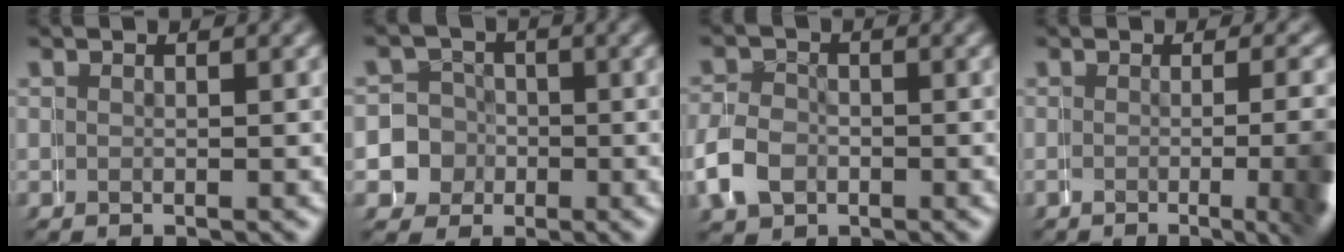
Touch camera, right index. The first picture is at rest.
{"total": 10.4, "force": [-2.5, 10.0, 1.5], "torque": [-0.074, -0.028, -0.052]}
{"total": 3.7, "force": [-1.2, 3.2, 1.4], "torque": [-0.048, 0.000, -0.021]}
{"total": 8.2, "force": [-2.6, 2.7, 7.2], "torque": [-0.063, -0.001, -0.042]}